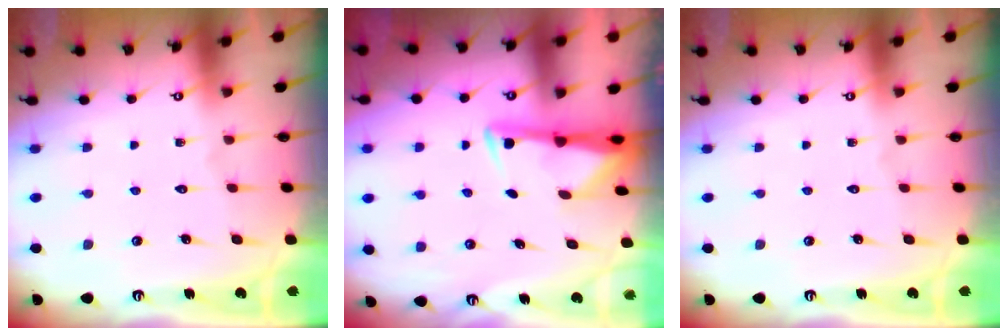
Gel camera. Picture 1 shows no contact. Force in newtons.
{"total": 3.0, "press": 2.9, "slide": 0.5}
{"total": 0.0}